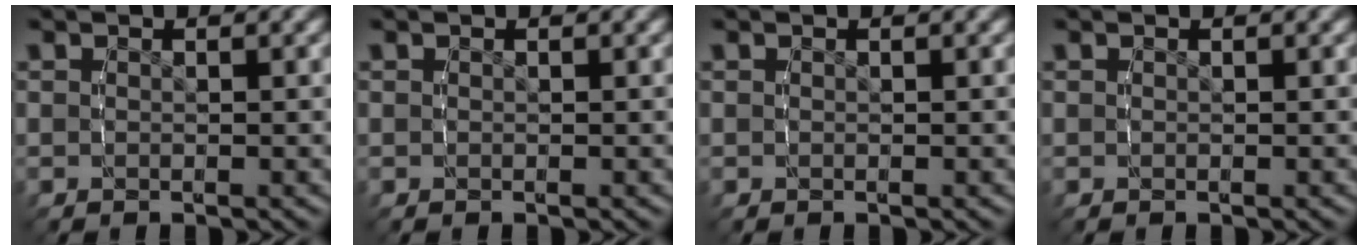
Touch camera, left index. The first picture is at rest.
{"total": 0.0}
{"total": 0.0}
{"total": 0.0}